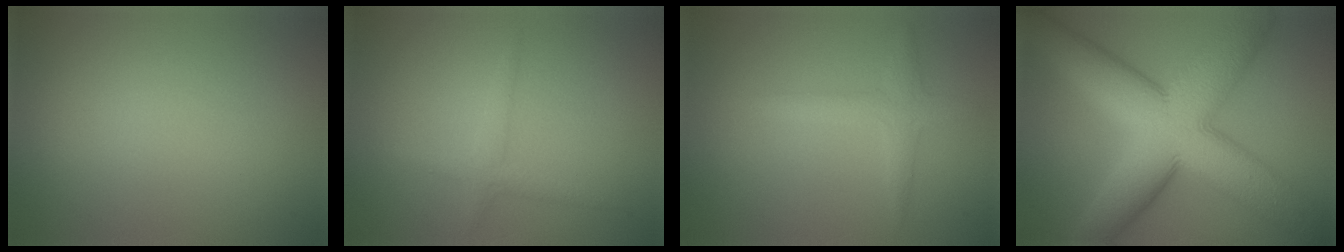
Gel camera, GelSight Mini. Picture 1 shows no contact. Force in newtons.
{"total": 1.6, "press": 1.6, "slide": 0.1}
{"total": 2.0, "press": 2.0, "slide": 0.1}
{"total": 12.5, "press": 12.5, "slide": 0.4}